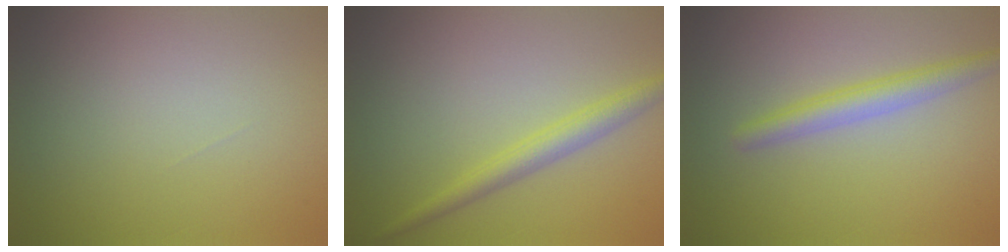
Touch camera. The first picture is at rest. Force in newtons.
{"total": 2.6, "press": 2.6, "slide": 0.0}
{"total": 2.8, "press": 2.8, "slide": 0.1}